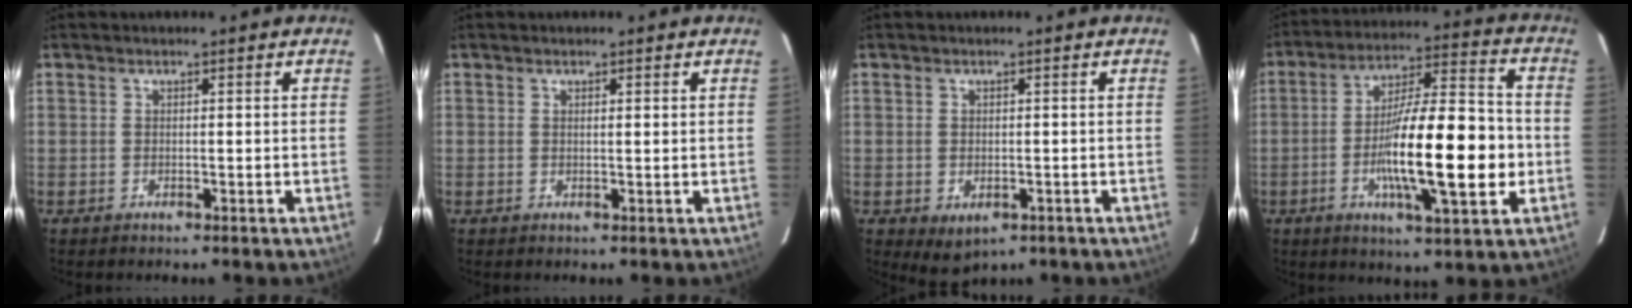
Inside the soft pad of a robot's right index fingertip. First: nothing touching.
{"total": 0.7, "force": [0.4, 0.0, 0.6], "torque": [-0.013, 0.001, 0.006]}
{"total": 3.3, "force": [-1.3, 2.3, 2.0], "torque": [-0.033, -0.006, -0.002]}
{"total": 17.8, "force": [-3.5, 2.6, 17.3], "torque": [-0.292, 0.002, -0.058]}